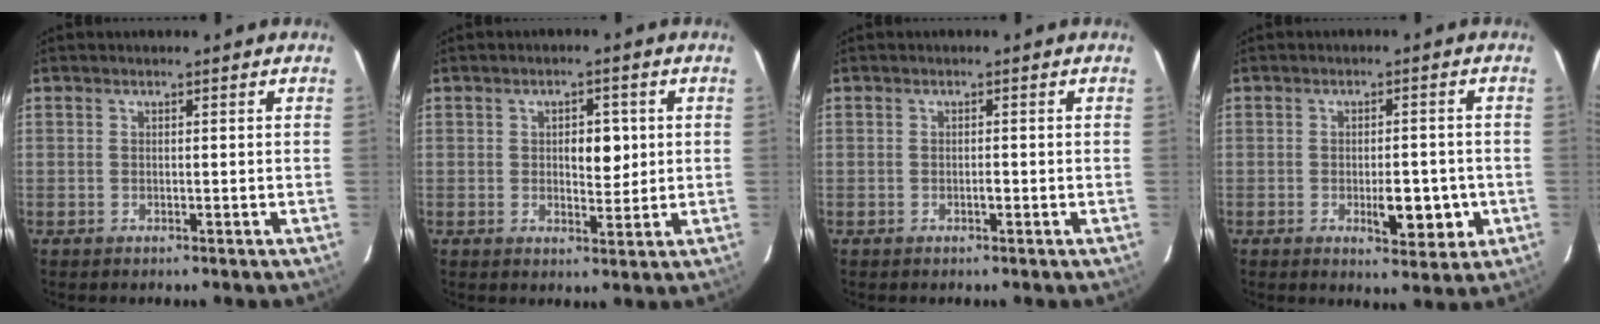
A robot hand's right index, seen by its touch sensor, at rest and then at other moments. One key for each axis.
{"total": 4.4, "fx": 0.7, "fy": 2.3, "fz": 3.8, "tx": -0.051, "ty": 0.002, "tz": 0.014}
{"total": 0.7, "fx": -0.3, "fy": 0.2, "fz": 0.6, "tx": -0.012, "ty": 0.001, "tz": -0.004}
{"total": 6.3, "fx": -1.7, "fy": 2.4, "fz": 5.6, "tx": -0.074, "ty": -0.003, "tz": -0.014}